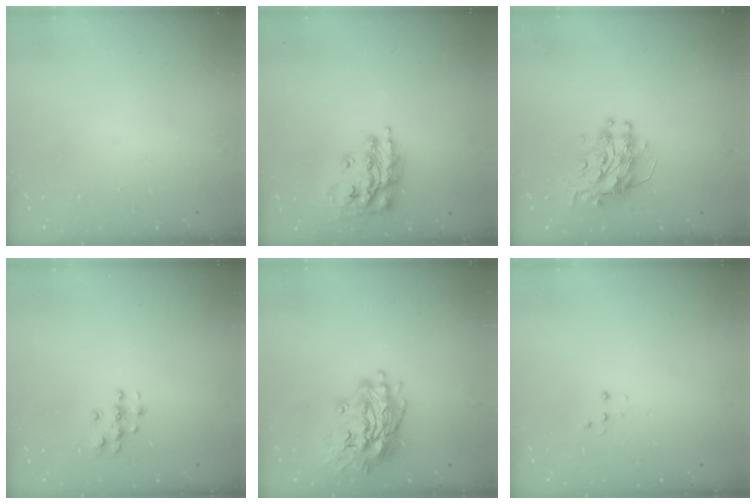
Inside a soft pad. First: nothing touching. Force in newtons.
{"total": 15.2, "press": 15.1, "slide": 0.8}
{"total": 10.4, "press": 10.4, "slide": 1.0}
{"total": 4.3, "press": 4.3, "slide": 0.6}
{"total": 17.1, "press": 16.9, "slide": 2.4}
{"total": 2.7, "press": 2.7, "slide": 0.5}